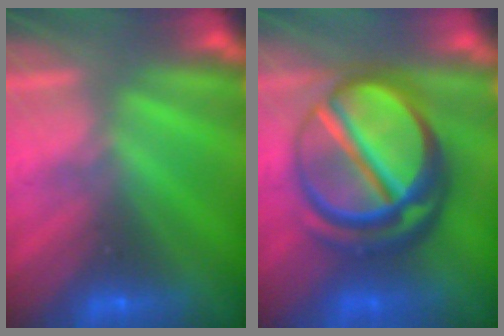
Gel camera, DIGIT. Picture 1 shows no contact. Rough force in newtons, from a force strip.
{"total": 7.7}